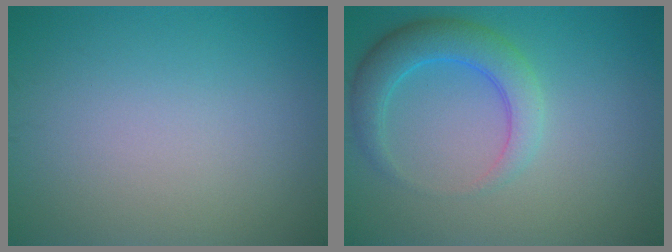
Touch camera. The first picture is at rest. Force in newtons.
{"total": 4.3, "press": 4.3, "slide": 0.2}